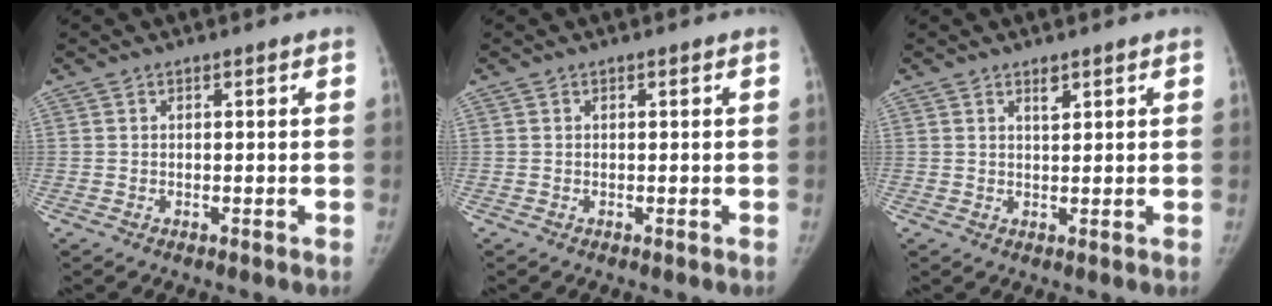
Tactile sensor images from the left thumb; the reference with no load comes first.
{"total": 0.0}
{"total": 1.7, "force": [1.1, 0.7, 1.0], "torque": [-0.009, -0.008, 0.020]}